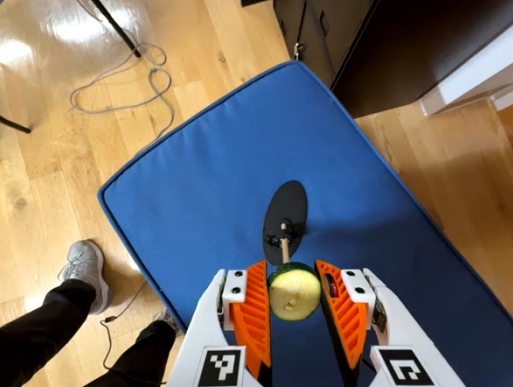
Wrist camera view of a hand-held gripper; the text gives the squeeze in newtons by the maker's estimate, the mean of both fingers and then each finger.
{"total": 7.3, "left": 6.3, "right": 8.3}